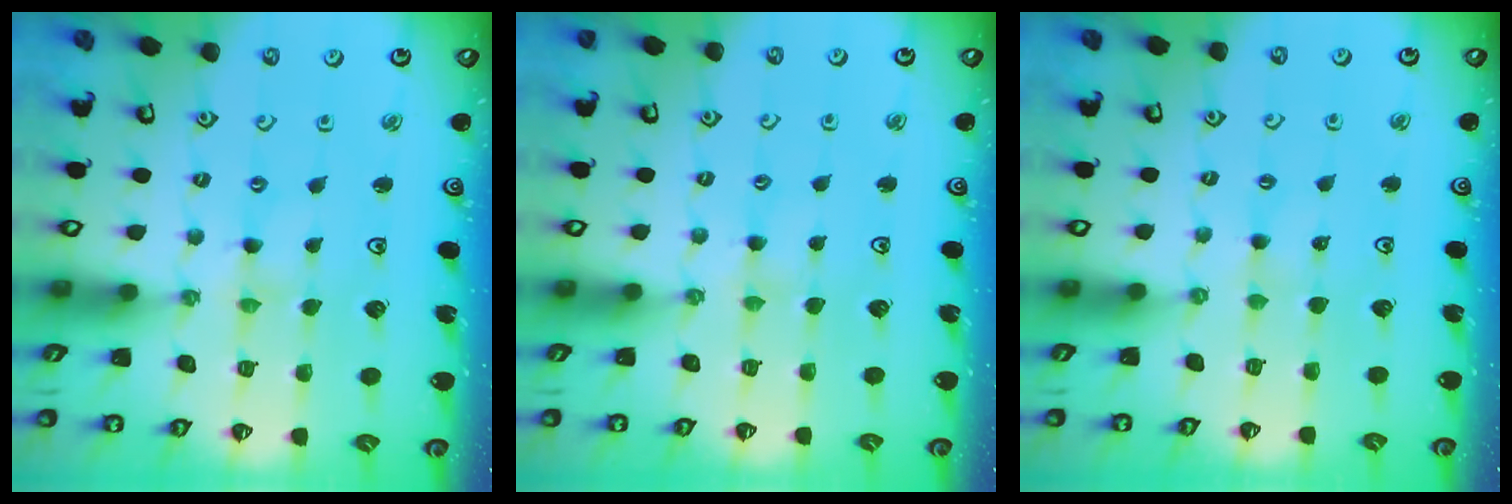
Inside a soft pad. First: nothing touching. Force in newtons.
{"total": 3.4, "press": 3.4, "slide": 0.4}
{"total": 1.1, "press": 1.0, "slide": 0.3}